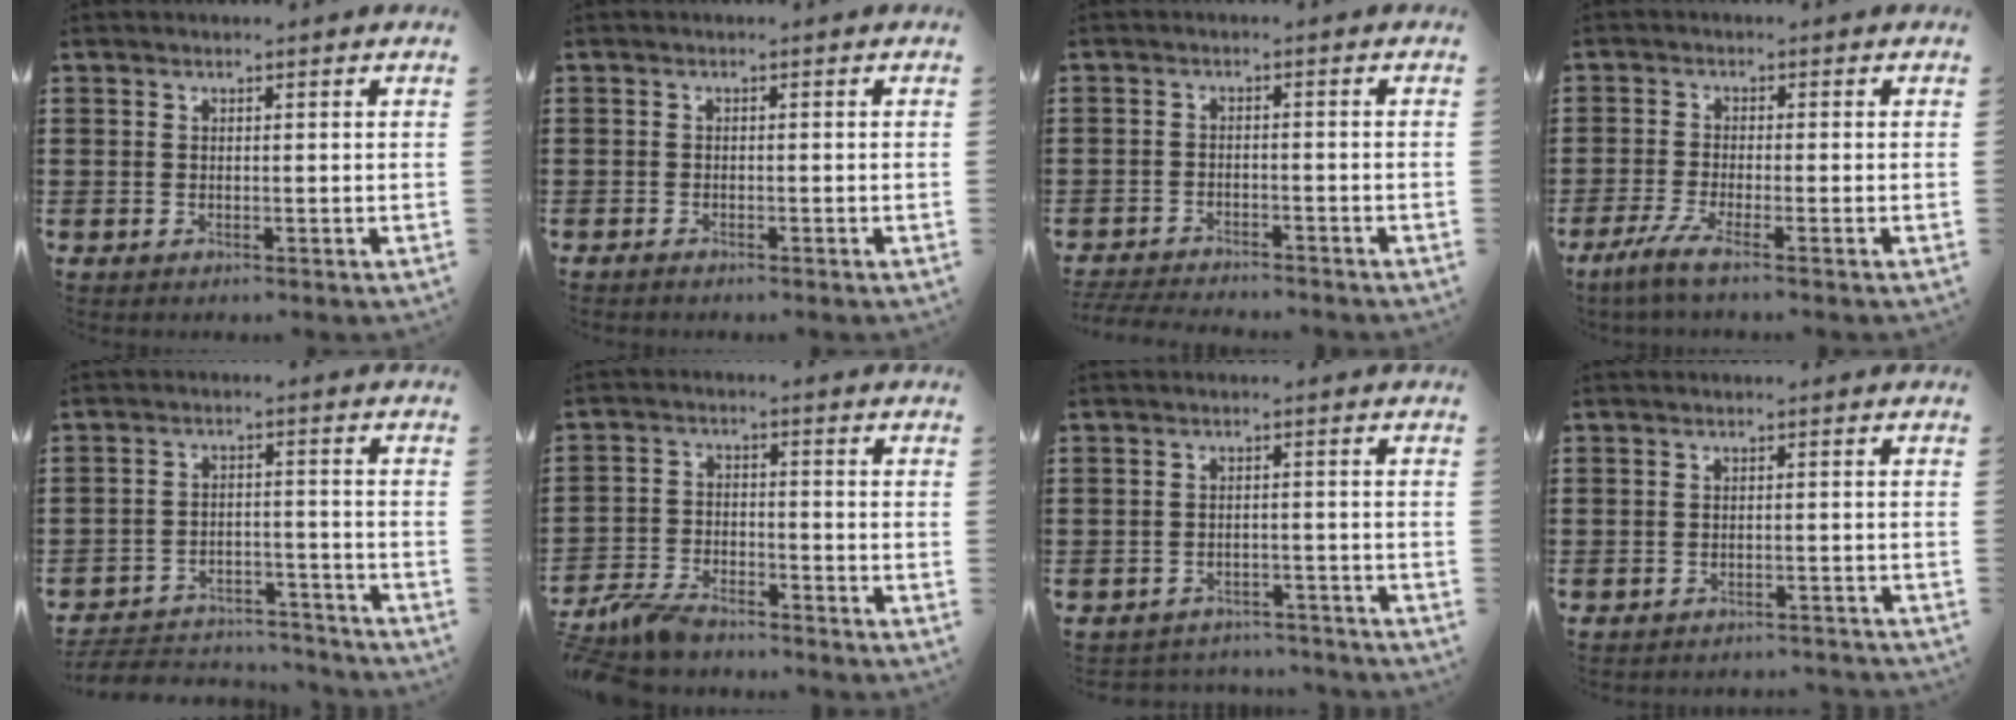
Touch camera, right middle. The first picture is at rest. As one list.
[{"total": 0.7, "force": [-0.7, 0.2, 0.2], "torque": [-0.005, -0.002, -0.014]}, {"total": 3.3, "force": [-3.3, 0.2, 0.4], "torque": [-0.018, -0.005, -0.071]}, {"total": 3.4, "force": [-2.4, 0.2, 2.5], "torque": [-0.065, -0.012, -0.049]}, {"total": 4.7, "force": [-4.6, 0.9, 0.8], "torque": [-0.023, 0.005, -0.095]}, {"total": 6.1, "force": [-5.6, 1.5, 2.0], "torque": [-0.056, 0.002, -0.114]}, {"total": 2.7, "force": [-2.7, 0.3, -0.1], "torque": [-0.008, -0.003, -0.058]}, {"total": 2.0, "force": [-2.0, 0.1, -0.1], "torque": [-0.006, 0.000, -0.043]}]